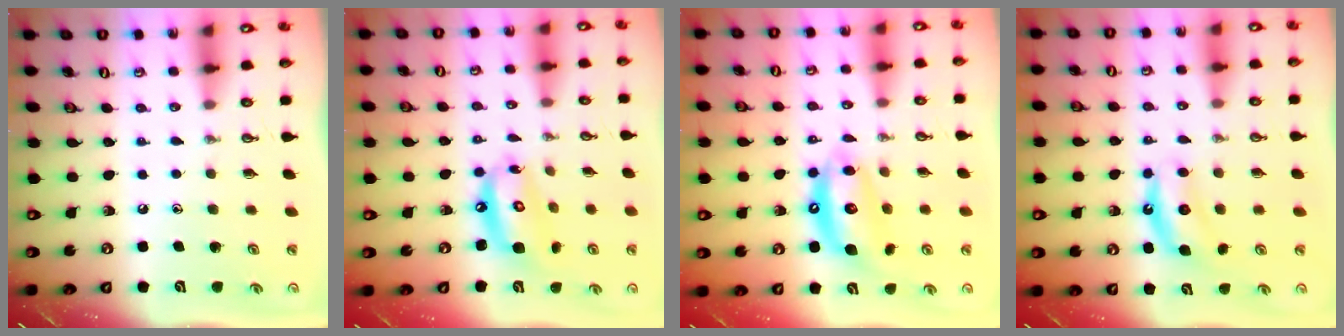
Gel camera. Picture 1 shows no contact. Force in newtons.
{"total": 12.3, "press": 12.2, "slide": 1.9}
{"total": 11.7, "press": 11.6, "slide": 1.1}
{"total": 5.9, "press": 5.8, "slide": 0.7}